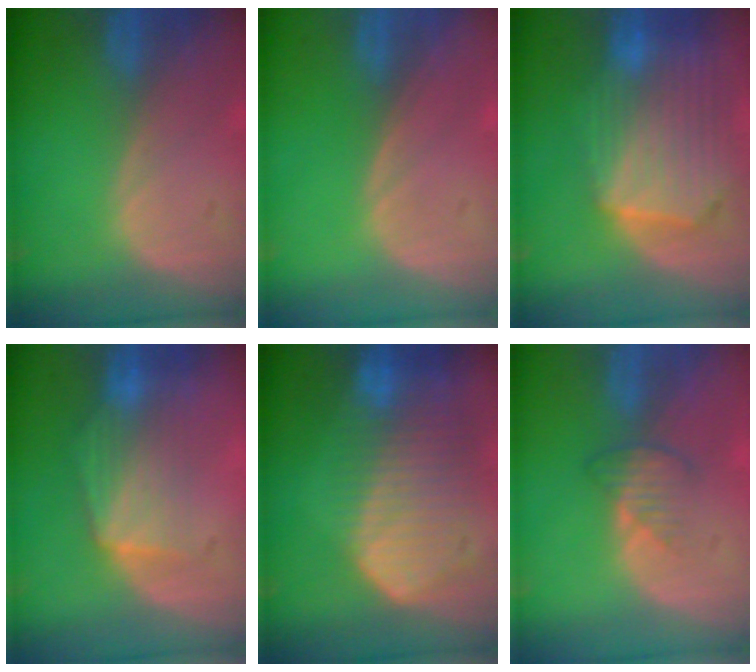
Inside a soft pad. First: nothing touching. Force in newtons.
{"total": 0.0}
{"total": 10.7, "press": 9.4, "slide": 5.2}
{"total": 7.0, "press": 6.4, "slide": 2.8}
{"total": 10.5, "press": 9.1, "slide": 5.2}
{"total": 3.0, "press": 2.8, "slide": 1.1}